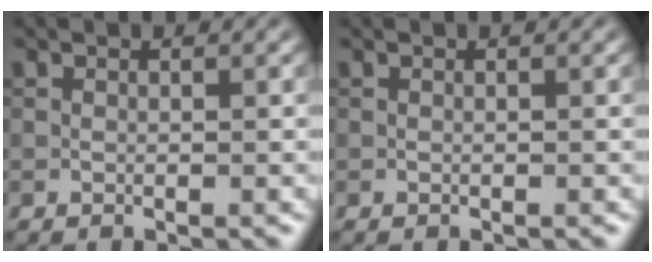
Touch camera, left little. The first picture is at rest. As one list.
[{"total": 0.0}]